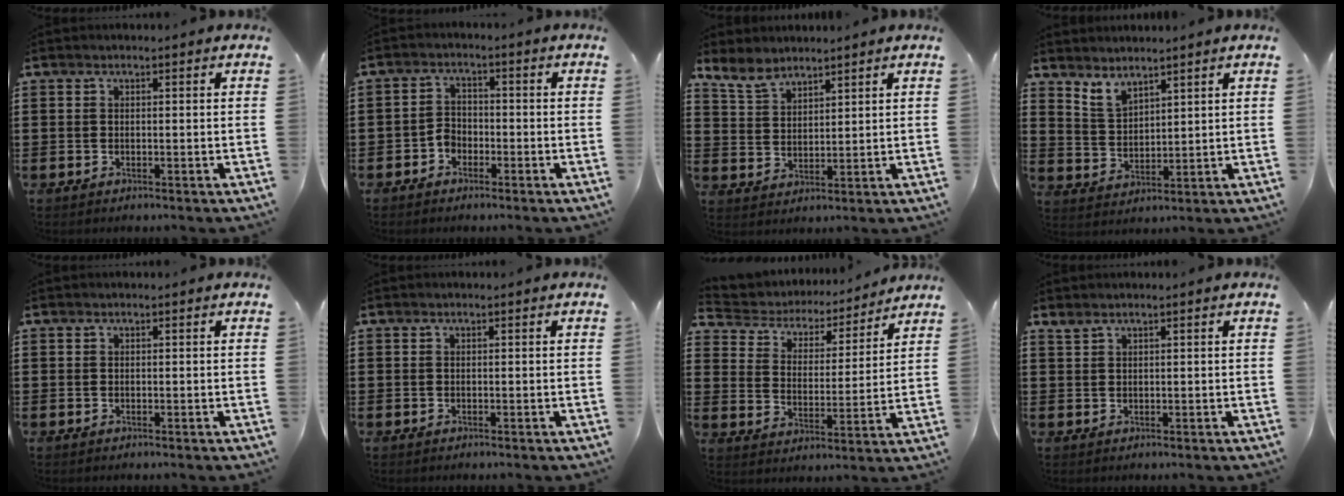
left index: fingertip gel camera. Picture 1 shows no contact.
{"total": 2.6, "force": [-1.7, 1.8, 0.8], "torque": [-0.022, 0.006, -0.036]}
{"total": 5.2, "force": [4.6, 1.9, 1.4], "torque": [-0.046, -0.011, 0.086]}
{"total": 3.5, "force": [3.3, 0.9, 0.8], "torque": [-0.025, -0.009, 0.062]}
{"total": 0.0}
{"total": 0.0}
{"total": 4.1, "force": [4.0, 1.1, 0.4], "torque": [-0.036, -0.033, 0.060]}
{"total": 1.0, "force": [0.9, 0.2, 0.5], "torque": [-0.011, -0.001, 0.017]}